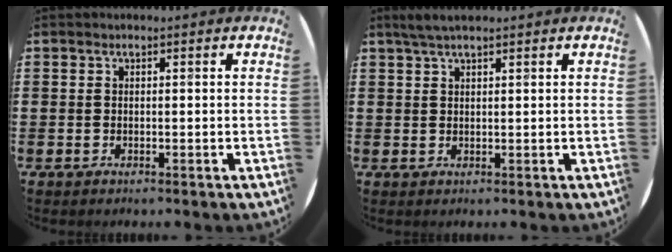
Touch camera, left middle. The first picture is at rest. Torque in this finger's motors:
{"motor_torque": [0.47, -0.41, 0.07, 0.02]}